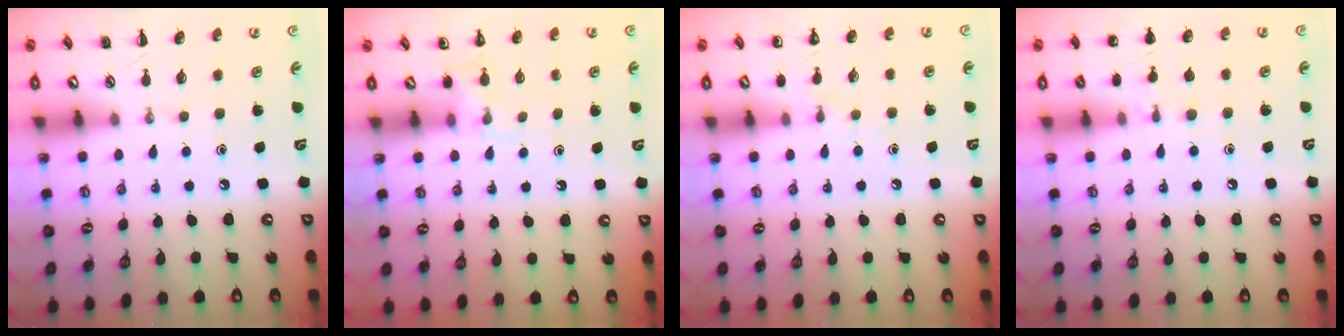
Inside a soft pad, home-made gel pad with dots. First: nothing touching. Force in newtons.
{"total": 5.5, "press": 5.3, "slide": 1.7}
{"total": 5.4, "press": 5.1, "slide": 1.9}
{"total": 7.0, "press": 6.8, "slide": 1.9}